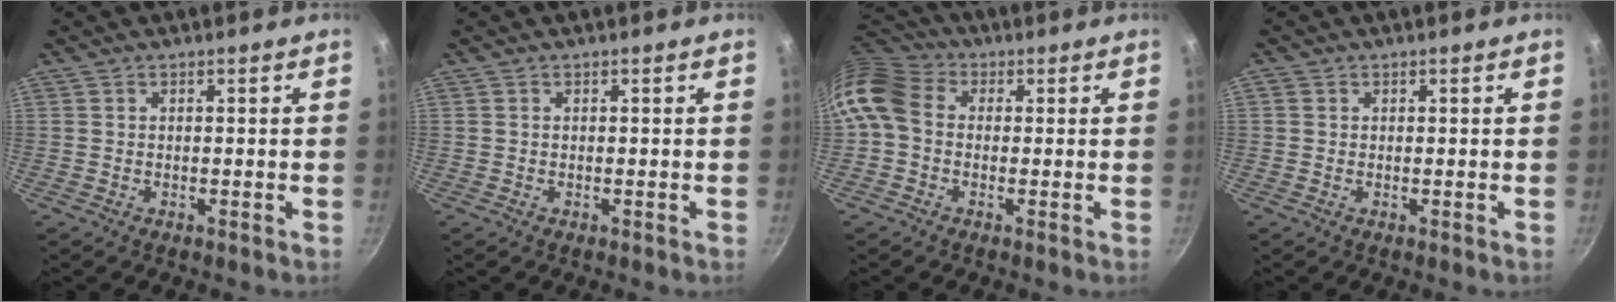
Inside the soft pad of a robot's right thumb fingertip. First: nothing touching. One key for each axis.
{"total": 0.0}
{"total": 9.5, "fx": -0.2, "fy": 7.4, "fz": 5.8, "tx": -0.107, "ty": 0.025, "tz": -0.025}
{"total": 0.6, "fx": 0.1, "fy": 0.5, "fz": 0.2, "tx": -0.006, "ty": 0.001, "tz": -0.001}